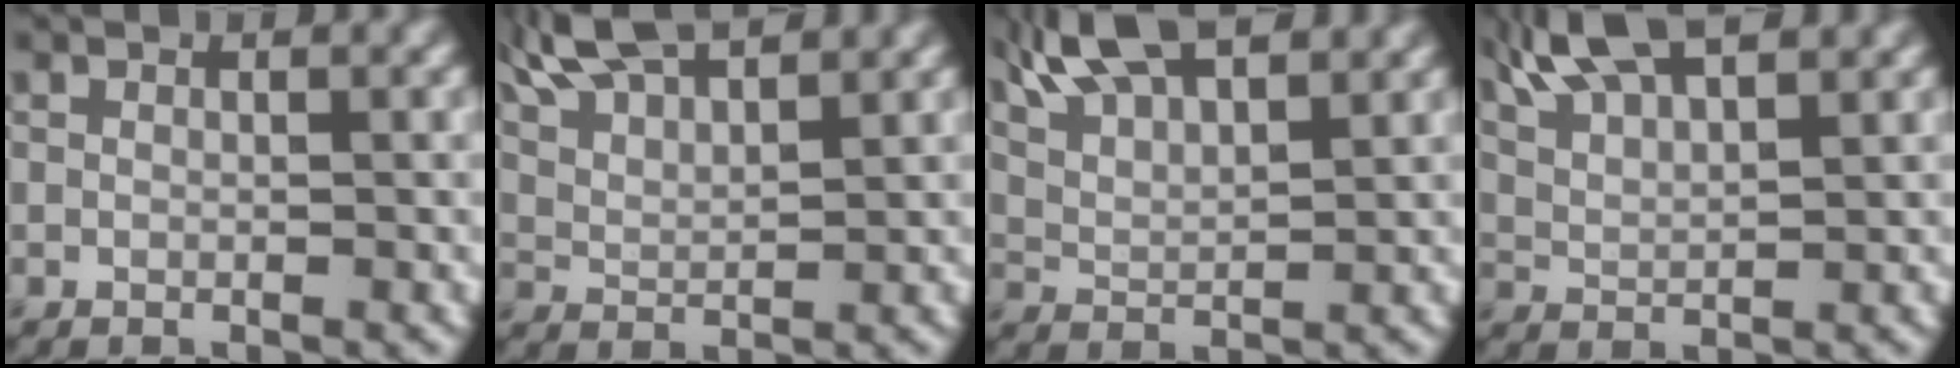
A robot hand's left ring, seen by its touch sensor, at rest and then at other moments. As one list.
[{"total": 8.9, "force": [6.9, 2.9, 4.8], "torque": [-0.097, 0.030, 0.091]}, {"total": 9.1, "force": [6.8, 3.1, 5.3], "torque": [-0.101, 0.032, 0.087]}, {"total": 7.8, "force": [5.8, 2.5, 4.6], "torque": [-0.083, 0.032, 0.073]}]